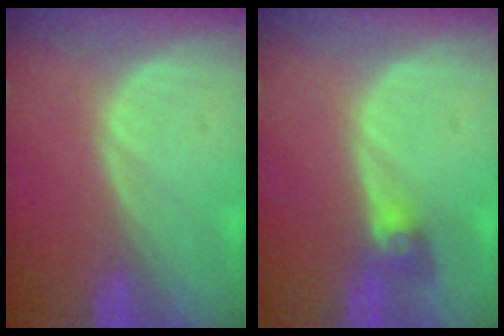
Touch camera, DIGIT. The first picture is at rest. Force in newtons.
{"total": 3.1, "press": 2.7, "slide": 1.5}